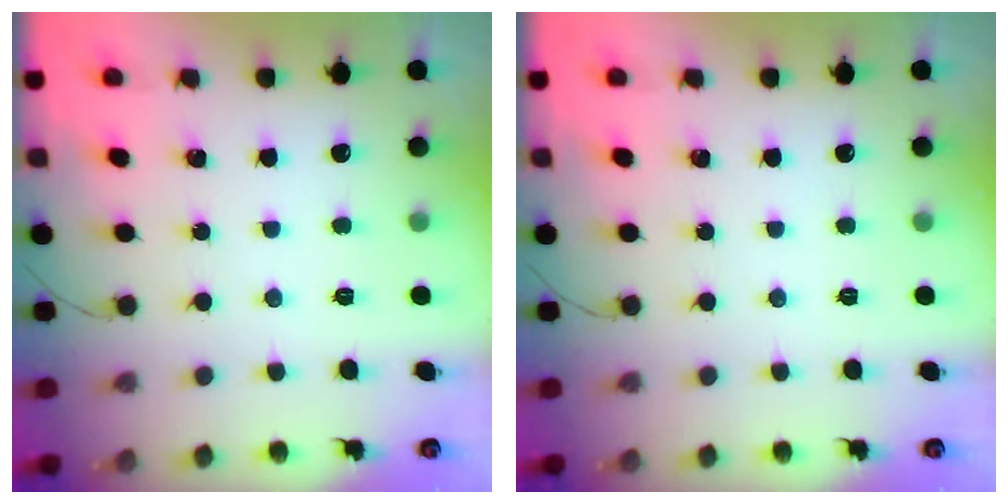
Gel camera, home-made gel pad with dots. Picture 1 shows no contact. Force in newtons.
{"total": 0.0}